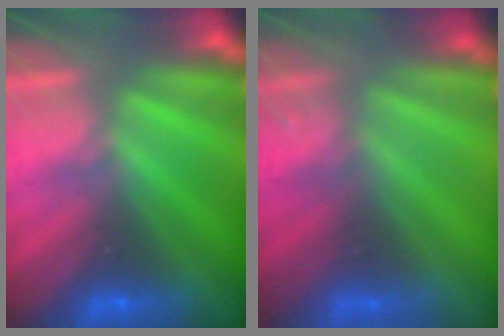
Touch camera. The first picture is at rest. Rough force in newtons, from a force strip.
{"total": 9.6}